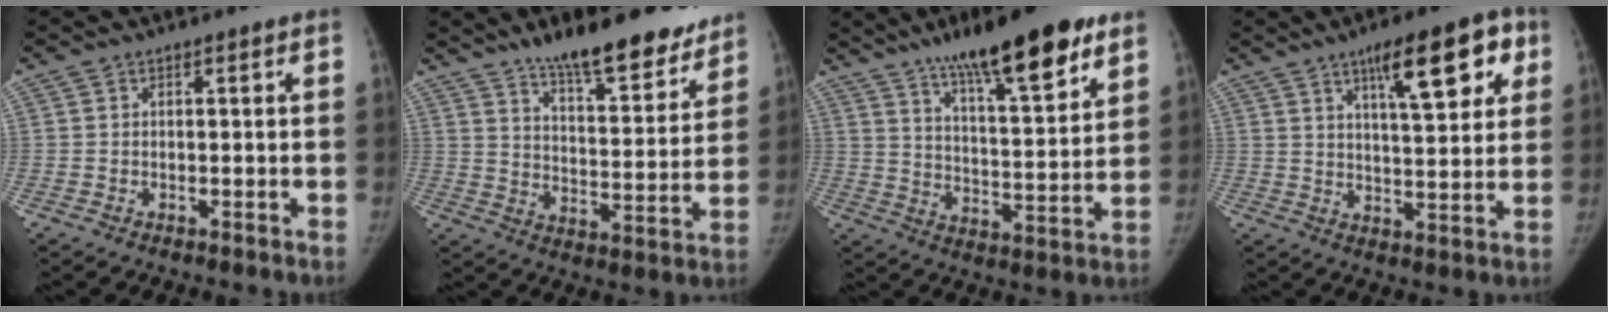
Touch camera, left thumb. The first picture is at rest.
{"total": 17.8, "force": [13.7, 5.4, 10.0], "torque": [-0.105, -0.080, 0.212]}
{"total": 21.4, "force": [13.9, 5.1, 15.5], "torque": [-0.218, -0.051, 0.219]}
{"total": 14.5, "force": [7.0, 4.7, 11.9], "torque": [-0.140, -0.017, 0.100]}